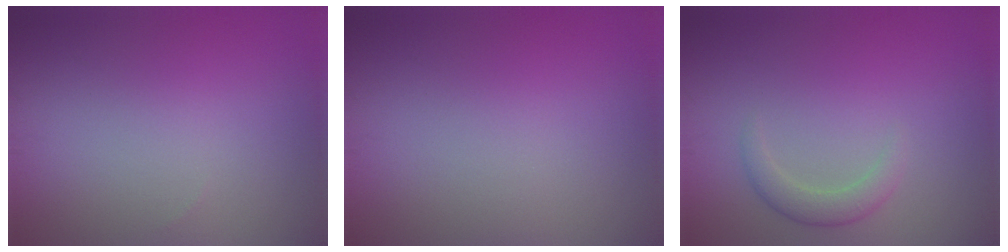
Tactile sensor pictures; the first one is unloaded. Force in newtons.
{"total": 0.0}
{"total": 1.9, "press": 1.9, "slide": 0.2}